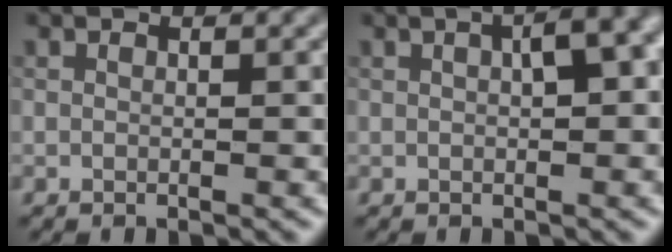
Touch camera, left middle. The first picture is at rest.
{"total": 4.6, "force": [1.1, 1.4, 4.2], "torque": [-0.059, 0.013, 0.013]}